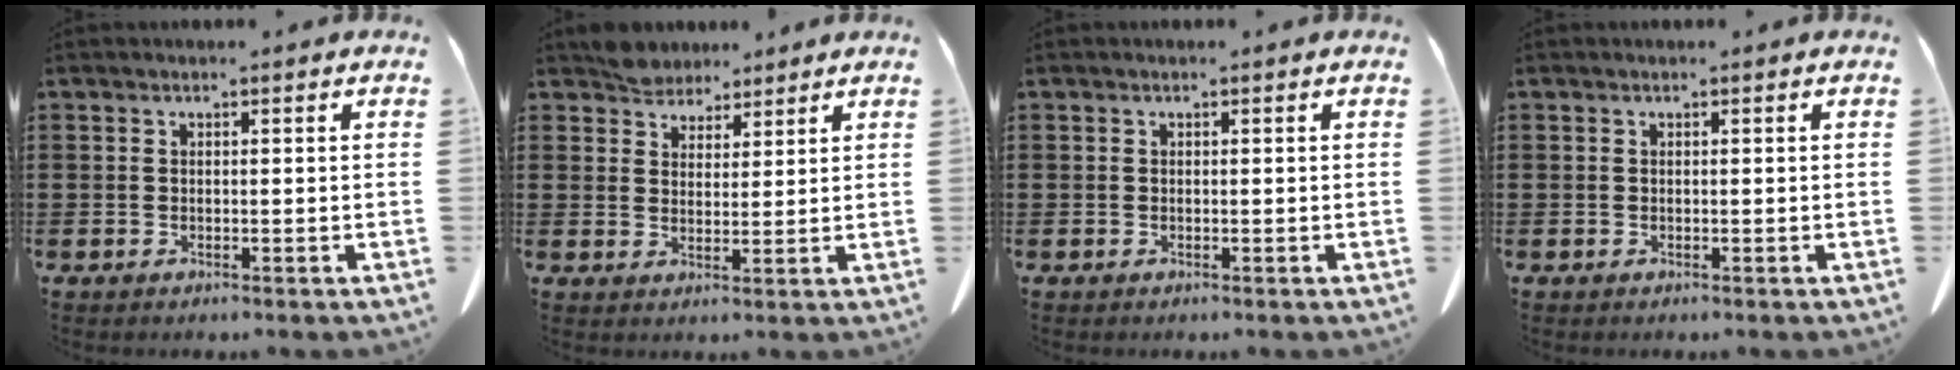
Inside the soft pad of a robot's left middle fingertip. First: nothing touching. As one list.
[{"total": 4.3, "force": [3.9, 1.6, 0.1], "torque": [-0.016, -0.003, 0.078]}, {"total": 0.0}, {"total": 0.0}]